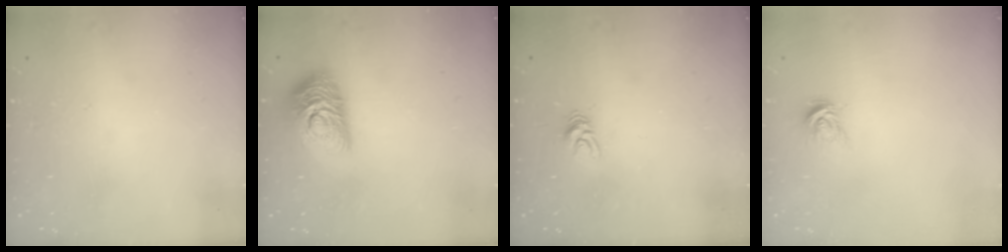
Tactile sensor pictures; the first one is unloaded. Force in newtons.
{"total": 14.2, "press": 14.2, "slide": 0.8}
{"total": 5.2, "press": 5.2, "slide": 0.3}
{"total": 3.5, "press": 3.5, "slide": 0.4}